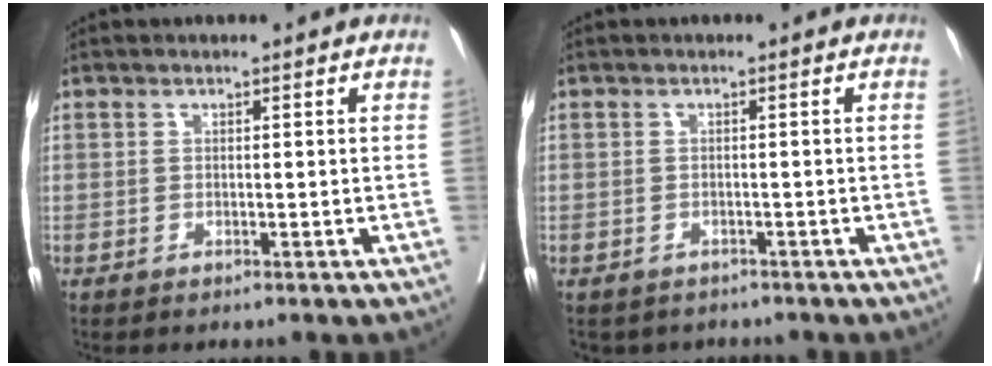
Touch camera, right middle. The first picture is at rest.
{"total": 3.9, "force": [-3.4, 1.9, 0.4], "torque": [-0.004, 0.003, -0.043]}